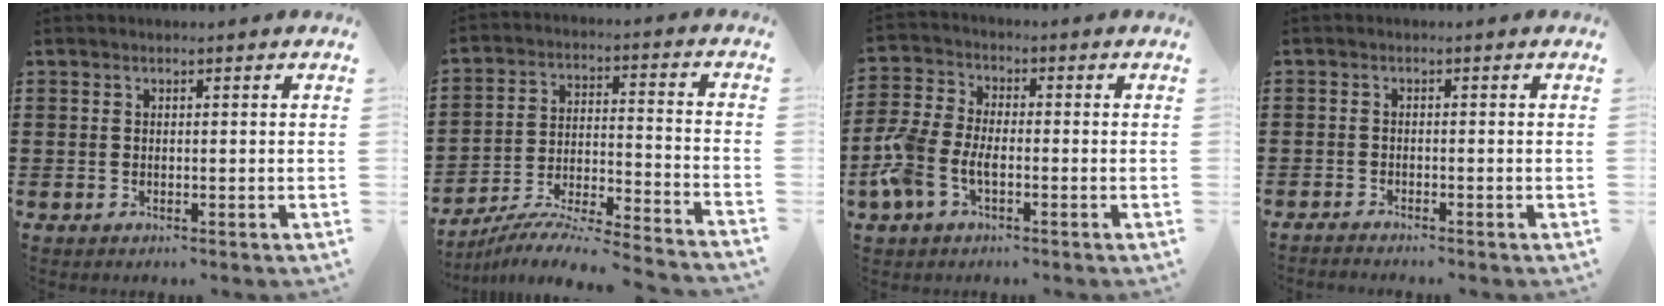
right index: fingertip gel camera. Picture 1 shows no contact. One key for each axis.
{"total": 6.3, "fx": -6.0, "fy": -0.3, "fz": 1.9, "tx": -0.038, "ty": -0.012, "tz": -0.124}
{"total": 6.5, "fx": -2.6, "fy": 3.6, "fz": 4.7, "tx": -0.132, "ty": -0.004, "tz": -0.059}
{"total": 1.2, "fx": -1.2, "fy": 0.0, "fz": -0.1, "tx": -0.001, "ty": 0.003, "tz": -0.024}